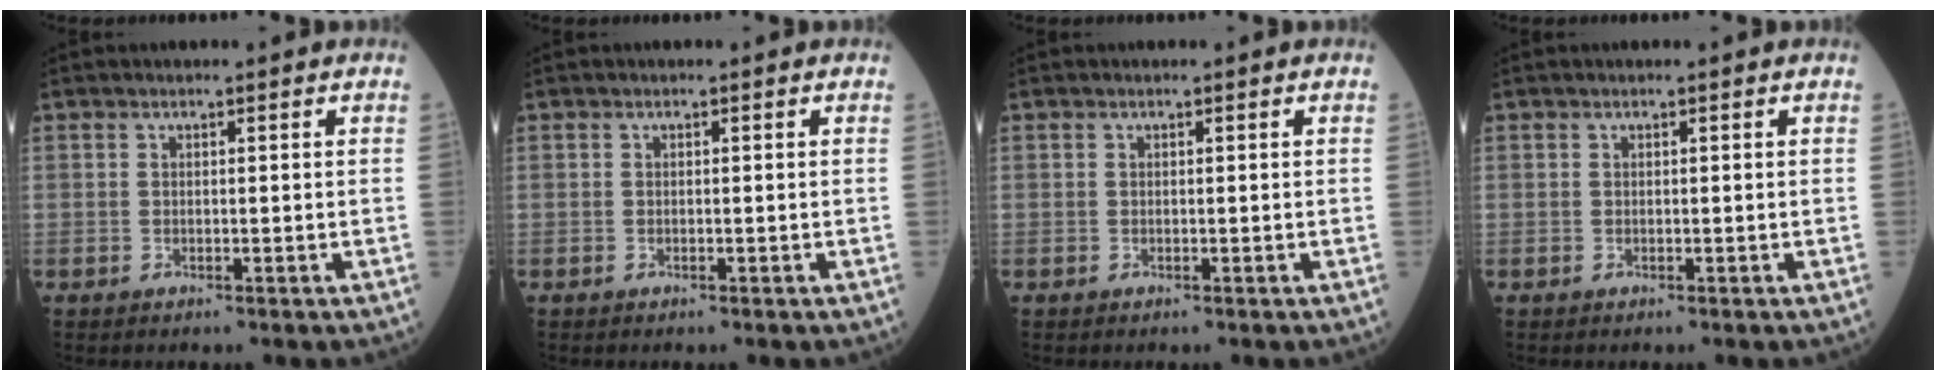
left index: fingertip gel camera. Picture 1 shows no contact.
{"total": 0.0}
{"total": 0.0}
{"total": 0.0}